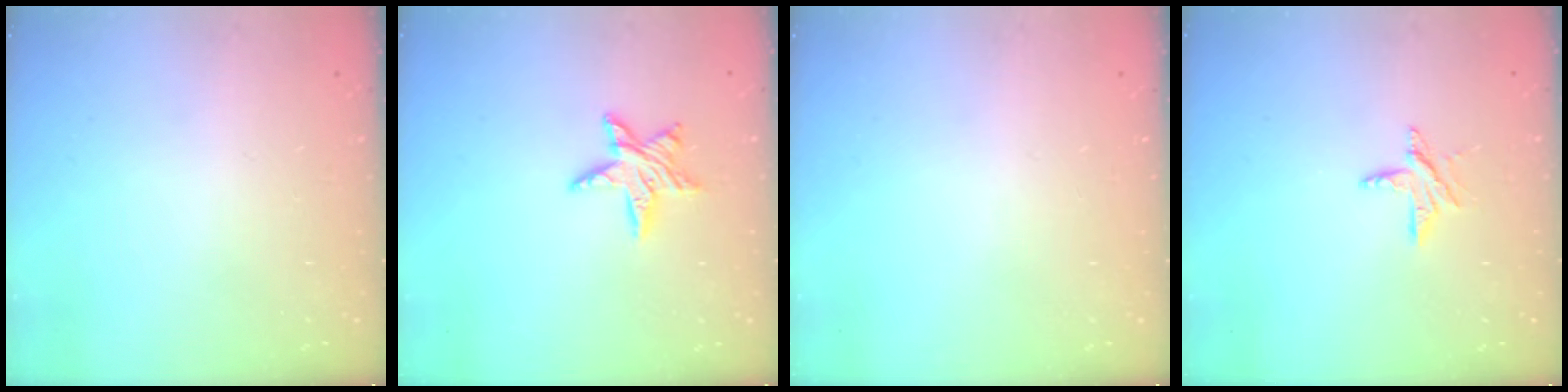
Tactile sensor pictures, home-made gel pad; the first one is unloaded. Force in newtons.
{"total": 8.7, "press": 8.6, "slide": 0.6}
{"total": 0.0}
{"total": 6.7, "press": 6.7, "slide": 0.6}